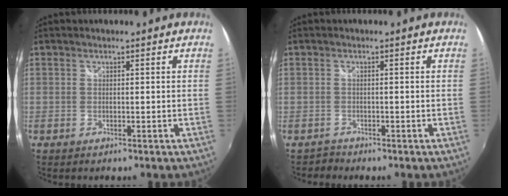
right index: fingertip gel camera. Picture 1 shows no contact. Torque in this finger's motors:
{"motor_torque": [-1.58, 0.34, -1.05, -0.21]}